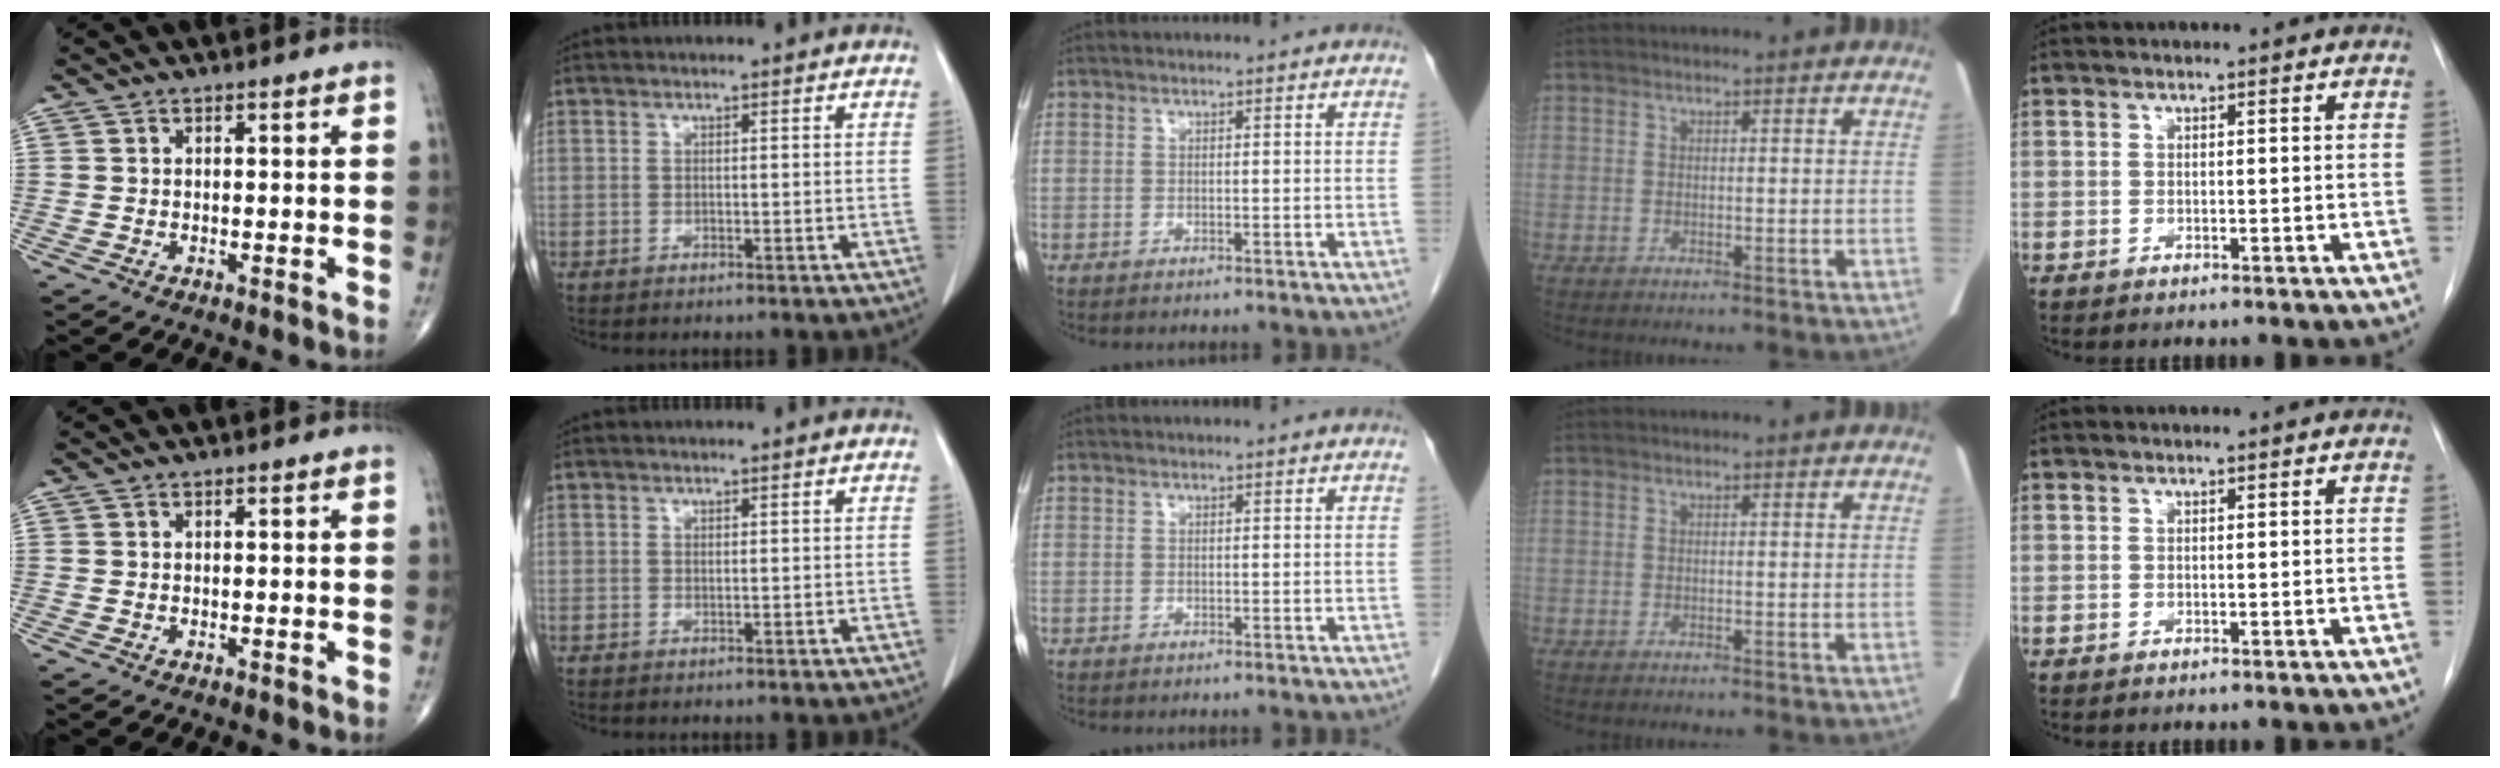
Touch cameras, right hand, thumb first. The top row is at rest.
{}